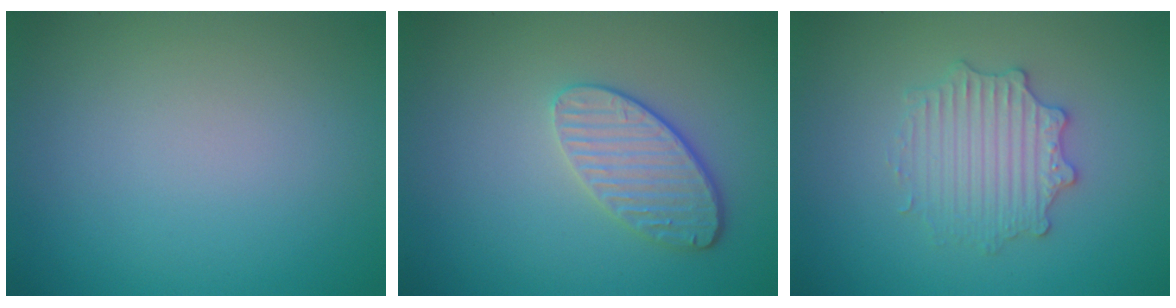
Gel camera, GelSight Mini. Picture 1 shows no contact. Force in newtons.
{"total": 3.5, "press": 3.1, "slide": 1.7}
{"total": 3.0, "press": 2.9, "slide": 0.4}